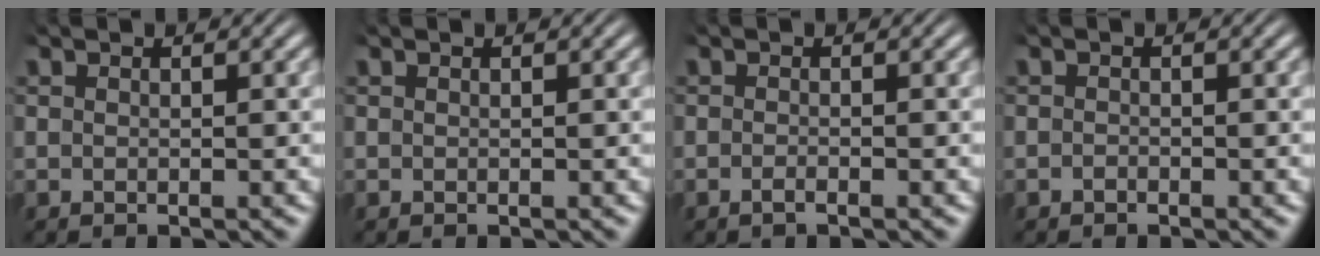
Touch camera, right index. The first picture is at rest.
{"total": 0.0}
{"total": 1.0, "force": [-0.9, 0.0, 0.4], "torque": [-0.012, -0.002, -0.018]}
{"total": 0.6, "force": [-0.6, -0.3, 0.0], "torque": [-0.001, -0.008, -0.007]}